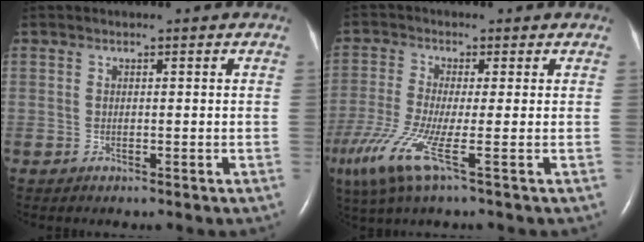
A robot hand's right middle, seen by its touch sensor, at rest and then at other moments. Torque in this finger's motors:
{"motor_torque": [0.29, -0.19, 0.70, 0.21]}